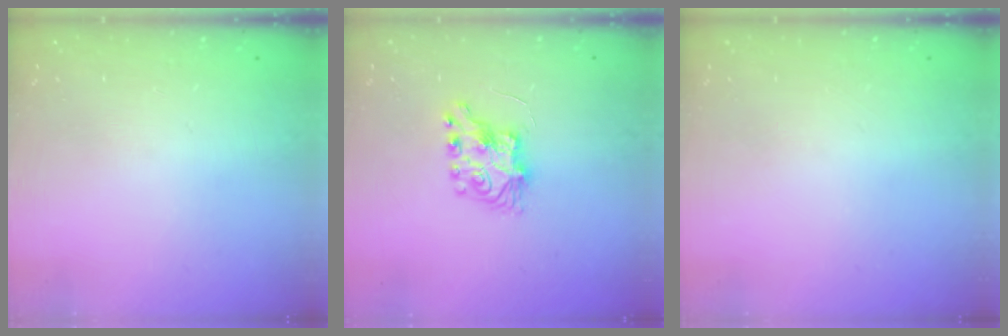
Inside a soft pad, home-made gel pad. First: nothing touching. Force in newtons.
{"total": 7.5, "press": 7.5, "slide": 0.2}
{"total": 0.0}